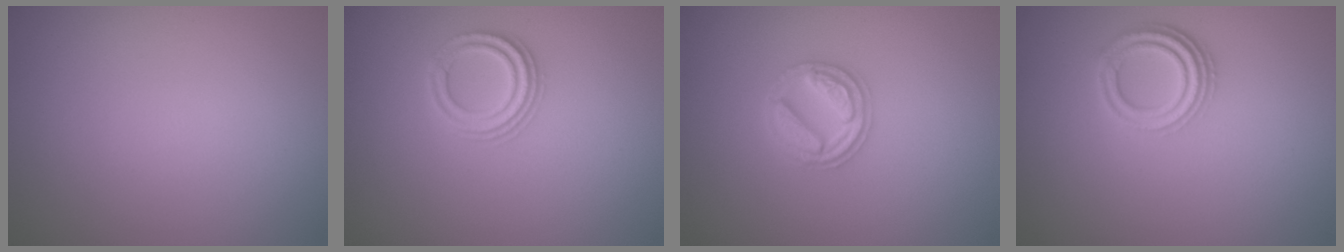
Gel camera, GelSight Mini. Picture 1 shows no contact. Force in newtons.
{"total": 2.3, "press": 2.2, "slide": 0.6}
{"total": 2.7, "press": 2.7, "slide": 0.3}
{"total": 3.6, "press": 2.8, "slide": 2.2}